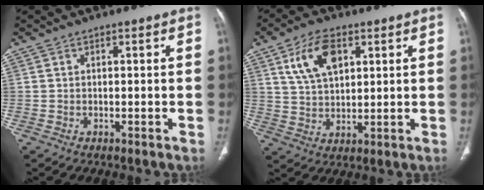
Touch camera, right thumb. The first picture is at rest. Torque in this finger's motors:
{"motor_torque": [-0.43, 0.59, 0.36, -0.17, 0.10]}